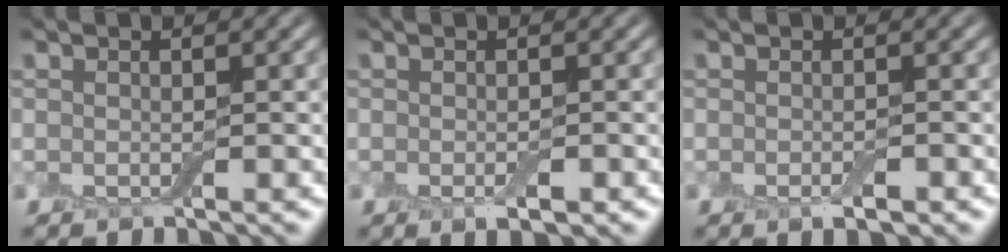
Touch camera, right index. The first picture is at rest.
{"total": 1.2, "force": [-0.5, 0.3, 1.1], "torque": [-0.016, -0.006, -0.005]}
{"total": 1.1, "force": [-0.6, 0.3, 0.9], "torque": [-0.013, -0.005, -0.008]}